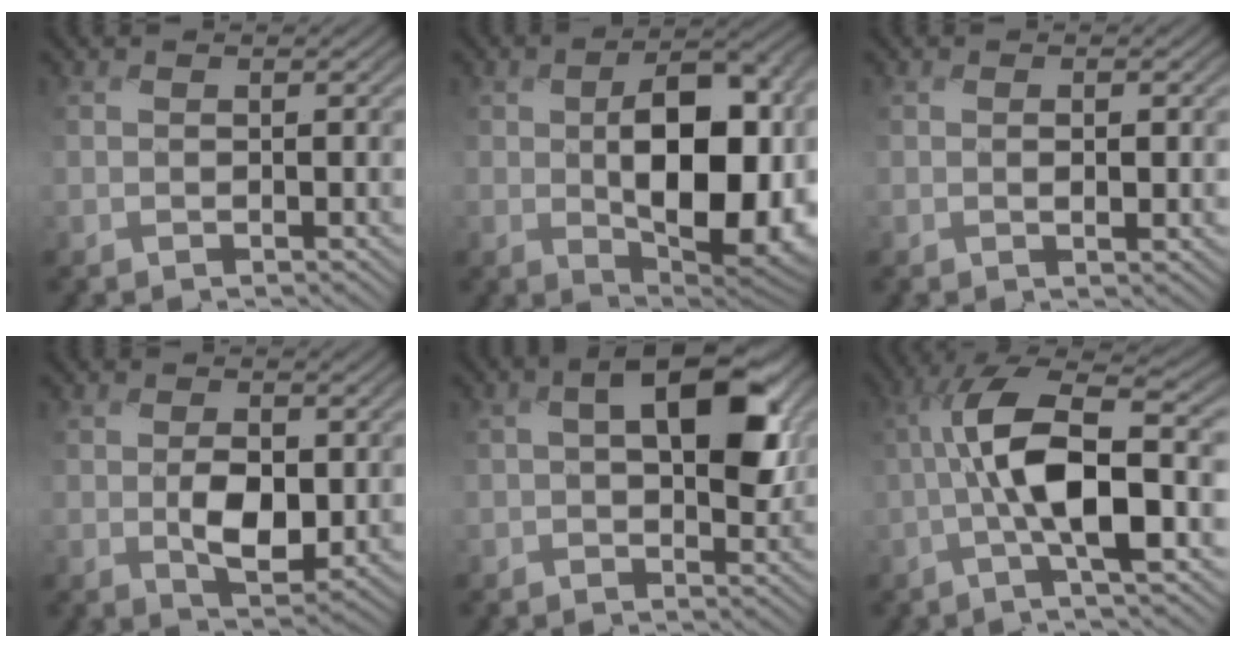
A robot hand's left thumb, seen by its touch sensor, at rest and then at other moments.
{"total": 13.1, "force": [-0.6, 7.1, 11.0], "torque": [-0.165, -0.016, 0.005]}
{"total": 1.2, "force": [-0.1, 0.2, 1.2], "torque": [-0.019, -0.002, -0.002]}
{"total": 5.0, "force": [-0.3, 2.8, 4.1], "torque": [-0.077, -0.012, -0.001]}
{"total": 9.4, "force": [2.0, 4.9, 7.7], "torque": [-0.128, 0.001, 0.028]}
{"total": 10.2, "force": [-1.1, 2.6, 9.8], "torque": [-0.184, 0.015, -0.033]}